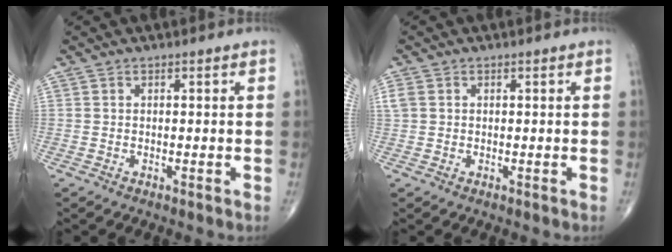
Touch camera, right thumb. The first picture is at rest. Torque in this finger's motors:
{"motor_torque": [0.02, -0.05, 0.23, 0.15, 0.00]}